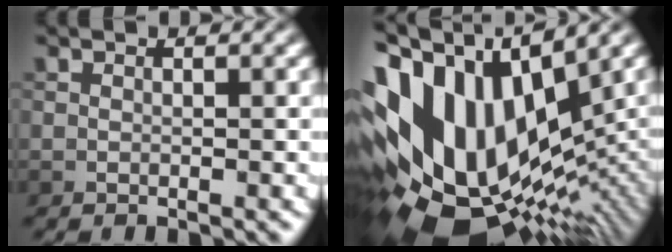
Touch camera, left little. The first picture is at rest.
{"total": 17.8, "force": [0.1, 11.0, 13.9], "torque": [-0.267, 0.002, 0.015]}